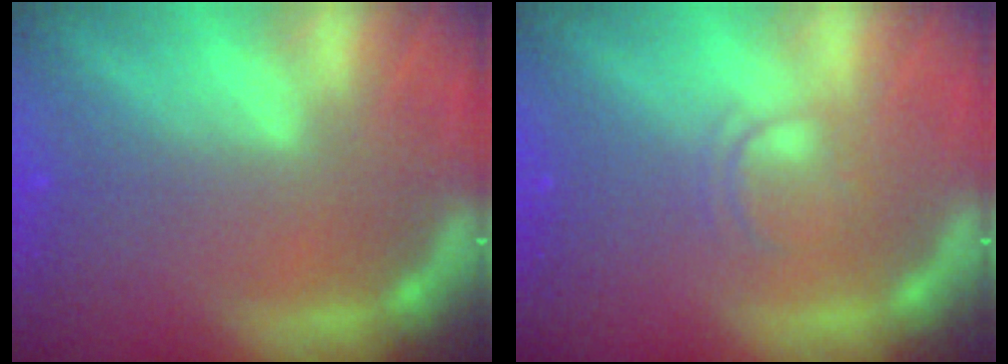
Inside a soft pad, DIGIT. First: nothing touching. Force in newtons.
{"total": 2.0}